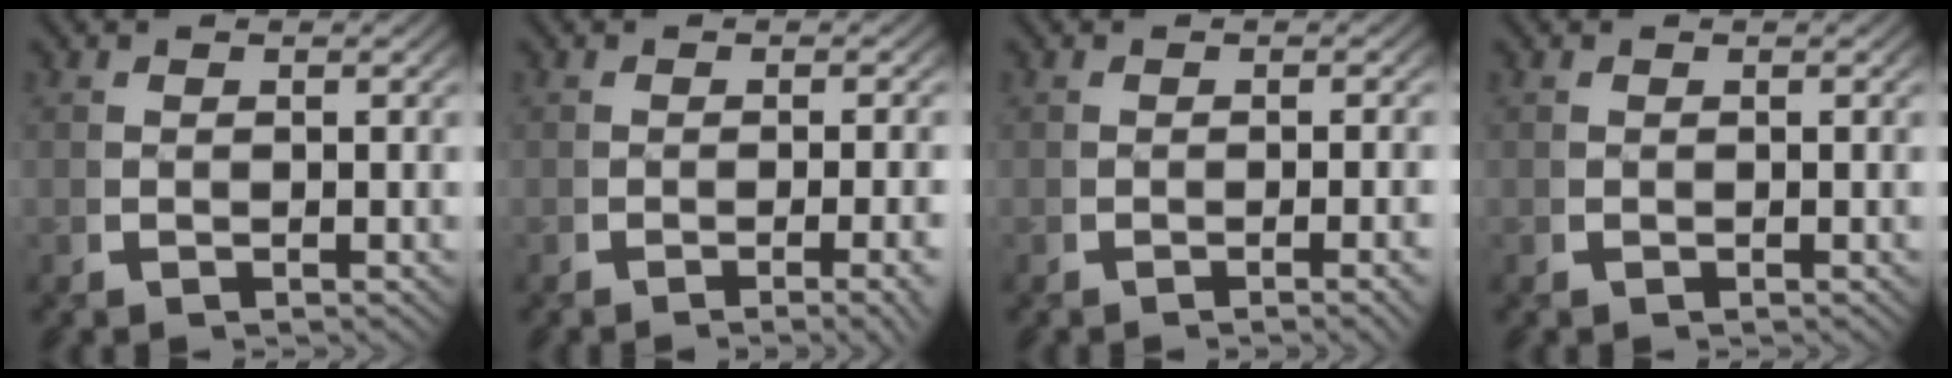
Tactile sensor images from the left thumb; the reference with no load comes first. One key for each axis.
{"total": 2.9, "fx": -1.2, "fy": 0.3, "fz": 2.6, "tx": -0.038, "ty": 0.002, "tz": -0.021}
{"total": 1.7, "fx": -0.6, "fy": 0.0, "fz": 1.6, "tx": -0.024, "ty": 0.007, "tz": -0.013}
{"total": 0.0}